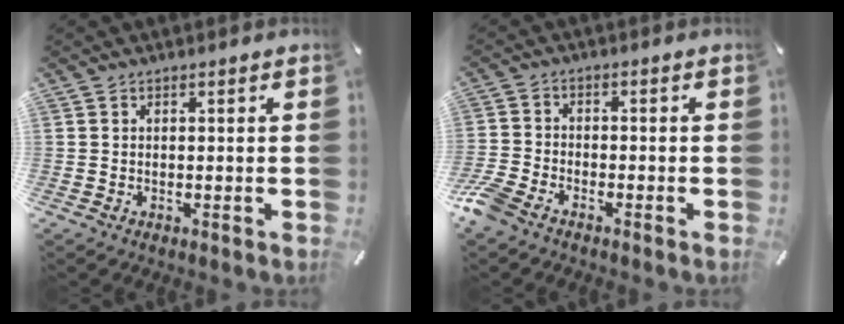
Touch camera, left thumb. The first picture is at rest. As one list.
[{"total": 4.9, "force": [-3.7, 2.1, 2.4], "torque": [-0.068, 0.008, -0.075]}]